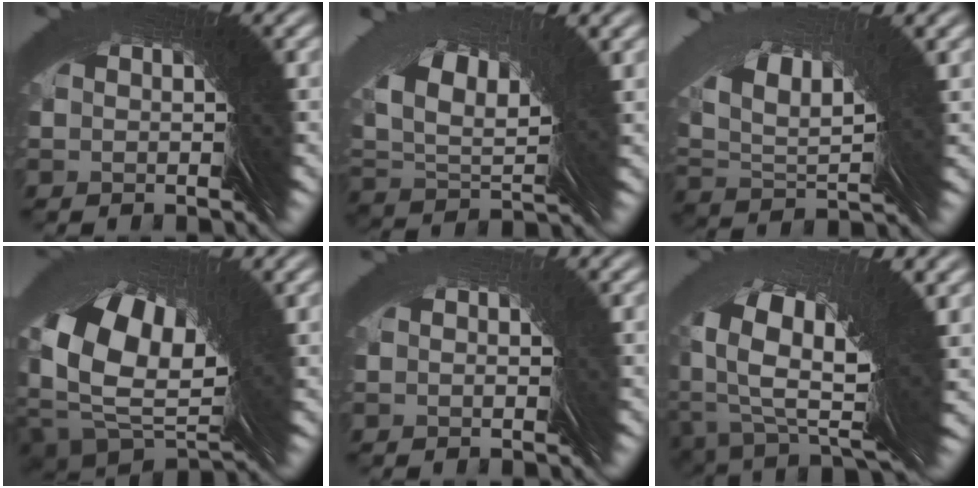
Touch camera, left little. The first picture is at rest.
{"total": 4.3, "force": [3.4, 0.7, 2.4], "torque": [-0.053, 0.027, 0.048]}
{"total": 4.5, "force": [3.9, -0.5, 2.1], "torque": [-0.047, 0.043, 0.052]}
{"total": 10.1, "force": [0.5, 6.4, 7.9], "torque": [-0.143, -0.022, 0.014]}
{"total": 1.0, "force": [0.2, 0.6, -0.8], "torque": [0.008, 0.004, -0.002]}
{"total": 6.5, "force": [-2.0, 2.3, 5.8], "torque": [-0.099, -0.017, -0.018]}